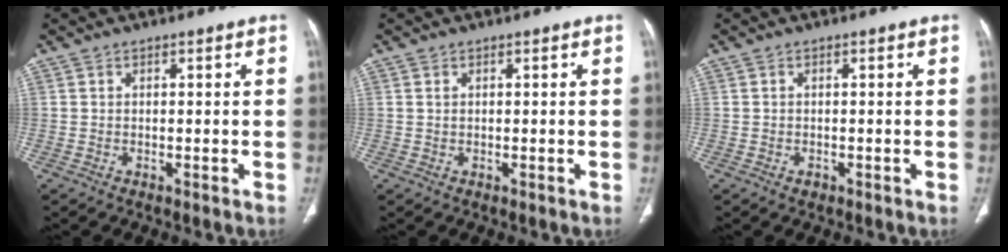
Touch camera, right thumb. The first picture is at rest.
{"total": 0.6, "force": [0.2, 0.3, 0.4], "torque": [-0.010, 0.003, 0.005]}
{"total": 0.9, "force": [-0.4, 0.7, 0.4], "torque": [-0.004, 0.001, -0.005]}